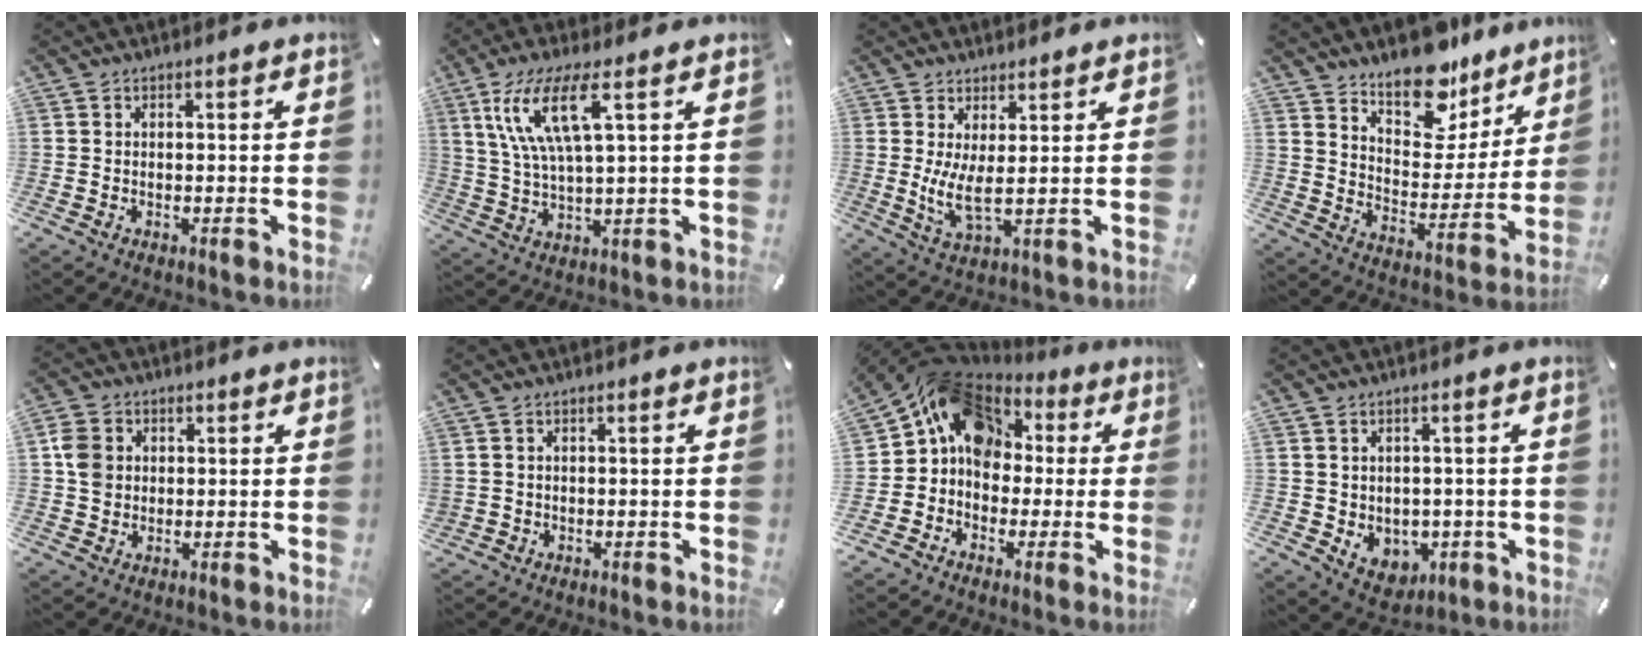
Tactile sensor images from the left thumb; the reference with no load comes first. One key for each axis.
{"total": 12.4, "fx": 5.2, "fy": 2.9, "fz": 10.9, "tx": -0.237, "ty": 0.000, "tz": 0.087}
{"total": 6.2, "fx": 1.6, "fy": 1.4, "fz": 5.8, "tx": -0.122, "ty": -0.019, "tz": 0.027}
{"total": 16.1, "fx": 13.4, "fy": 7.6, "fz": 4.4, "tx": -0.064, "ty": -0.122, "tz": 0.242}
{"total": 5.6, "fx": 1.0, "fy": 5.1, "fz": 2.2, "tx": -0.042, "ty": 0.003, "tz": 0.017}
{"total": 1.0, "fx": 0.2, "fy": 0.9, "fz": 0.3, "tx": -0.008, "ty": 0.004, "tz": 0.002}
{"total": 13.9, "fx": 3.9, "fy": 11.6, "fz": 6.5, "tx": -0.113, "ty": -0.005, "tz": 0.076}
{"total": 5.4, "fx": 0.7, "fy": 5.1, "fz": 1.6, "tx": -0.014, "ty": -0.008, "tz": 0.017}